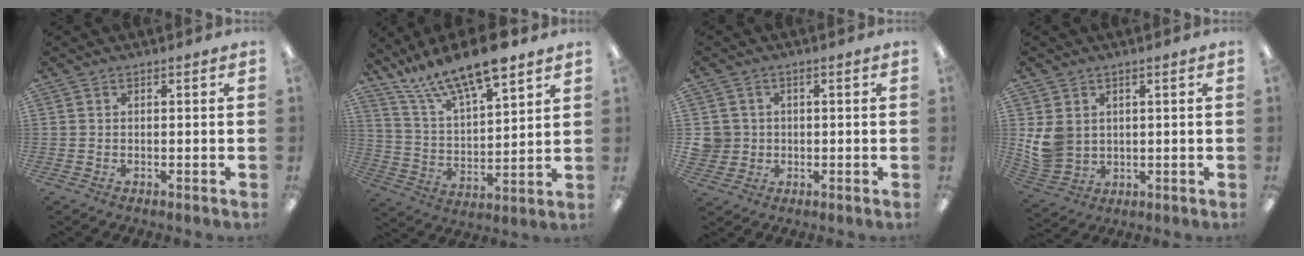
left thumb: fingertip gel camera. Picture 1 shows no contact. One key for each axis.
{"total": 15.9, "fx": 13.2, "fy": 4.4, "fz": 7.8, "tx": -0.156, "ty": -0.083, "tz": 0.231}
{"total": 4.6, "fx": 0.1, "fy": 4.6, "fz": 0.3, "tx": -0.016, "ty": 0.006, "tz": 0.003}
{"total": 7.0, "fx": 1.7, "fy": 6.0, "fz": 3.1, "tx": -0.078, "ty": -0.002, "tz": 0.038}